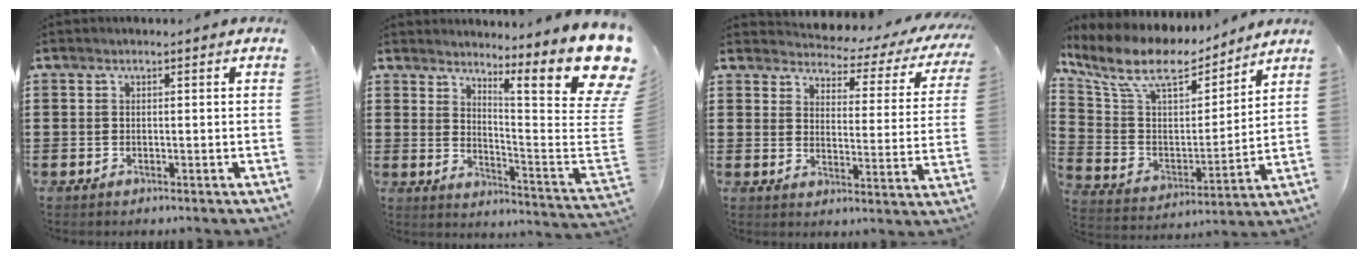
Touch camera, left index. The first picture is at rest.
{"total": 11.8, "force": [7.9, 1.6, 8.7], "torque": [-0.141, -0.068, 0.125]}
{"total": 2.9, "force": [2.7, 0.8, 0.6], "torque": [-0.026, -0.030, 0.037]}
{"total": 10.4, "force": [7.9, 3.7, 5.6], "torque": [-0.145, -0.043, 0.135]}